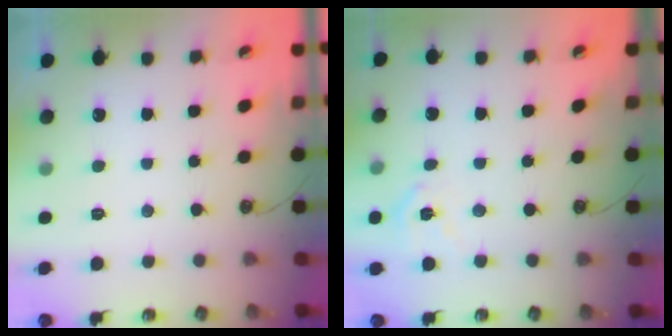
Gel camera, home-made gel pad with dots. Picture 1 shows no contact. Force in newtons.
{"total": 7.8, "press": 7.7, "slide": 1.0}